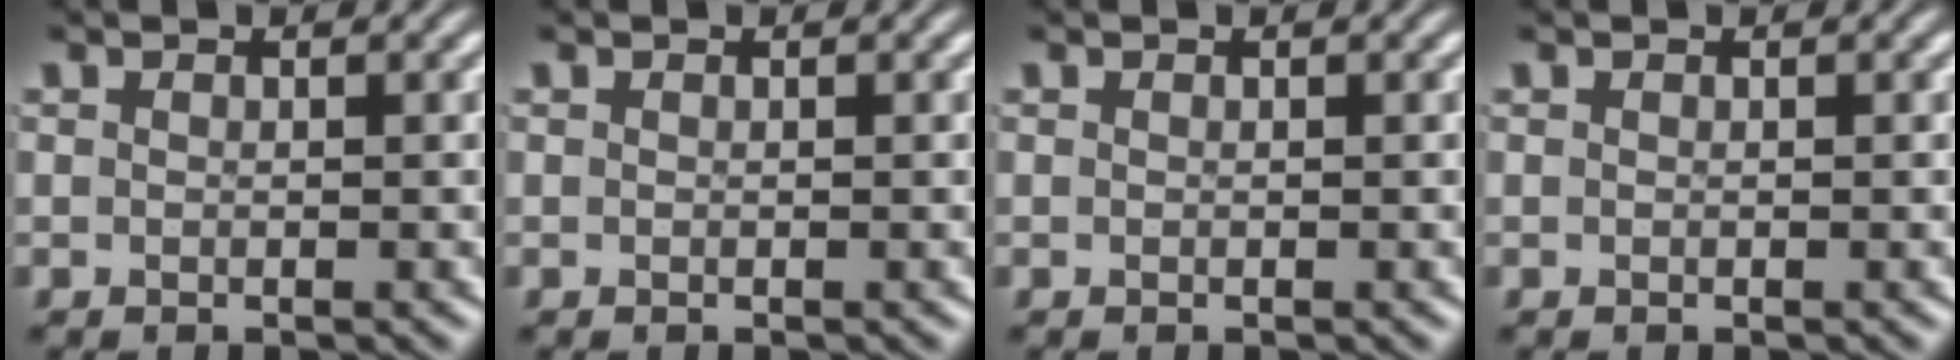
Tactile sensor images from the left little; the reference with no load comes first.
{"total": 0.0}
{"total": 0.0}
{"total": 0.0}